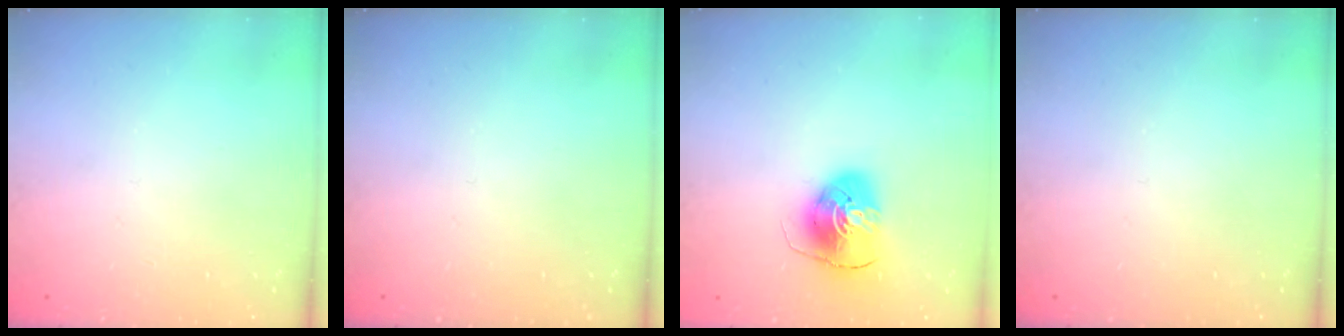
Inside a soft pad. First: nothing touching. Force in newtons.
{"total": 0.0}
{"total": 9.3, "press": 9.2, "slide": 1.1}
{"total": 0.0}